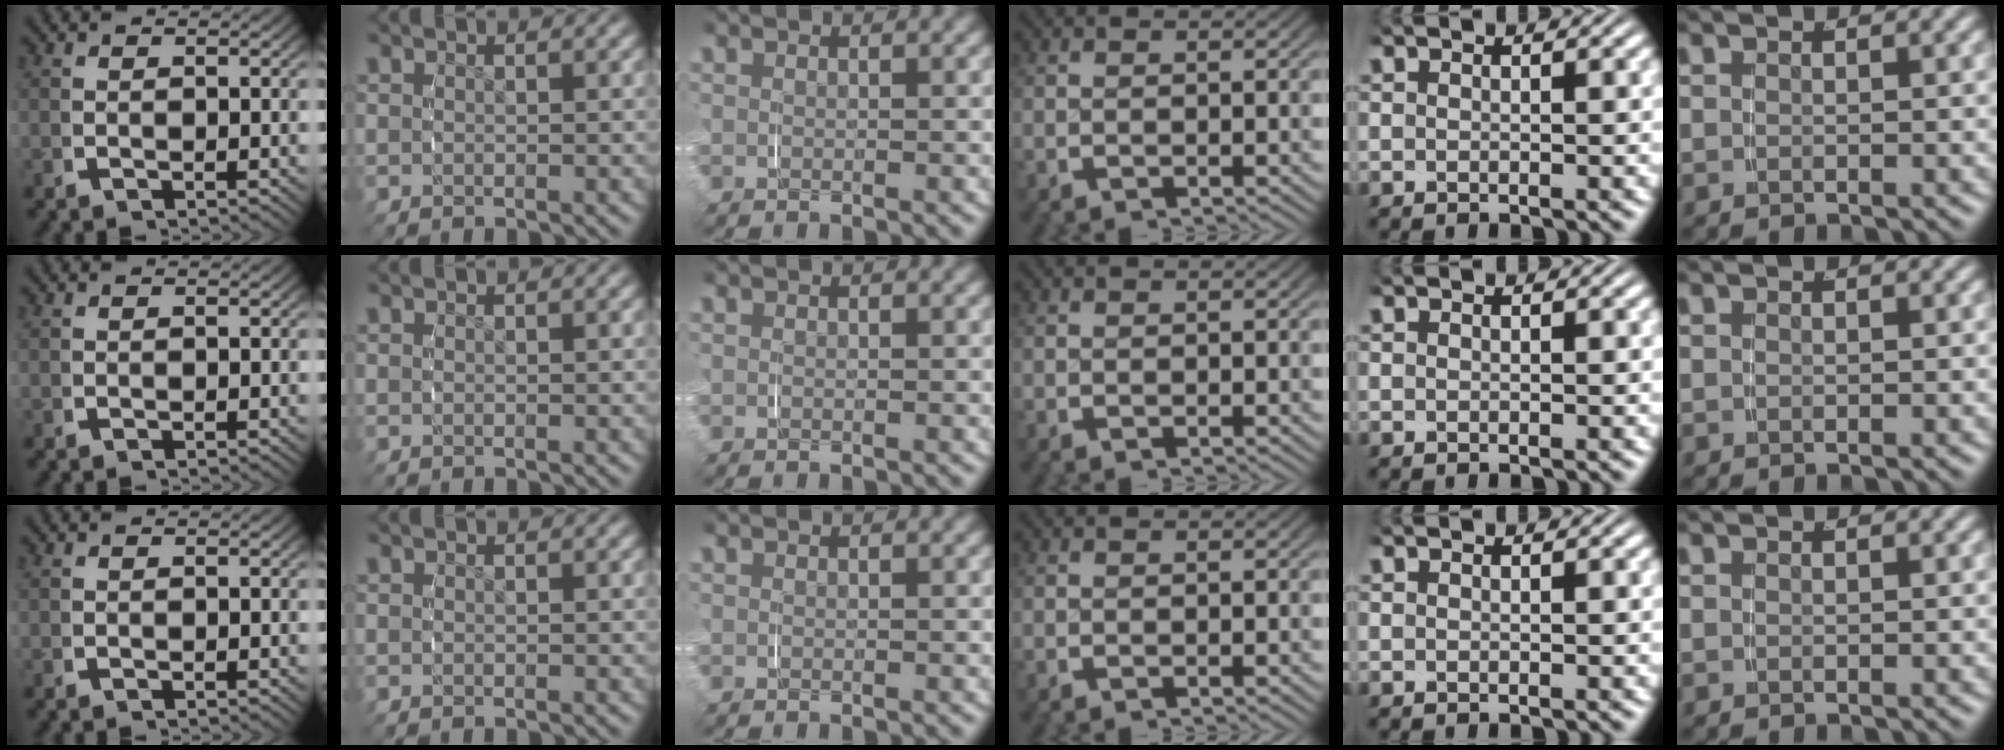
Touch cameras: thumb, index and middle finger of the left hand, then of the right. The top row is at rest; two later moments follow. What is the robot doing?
{"motion": "grasp_and_lifting", "object": "jewelry box"}